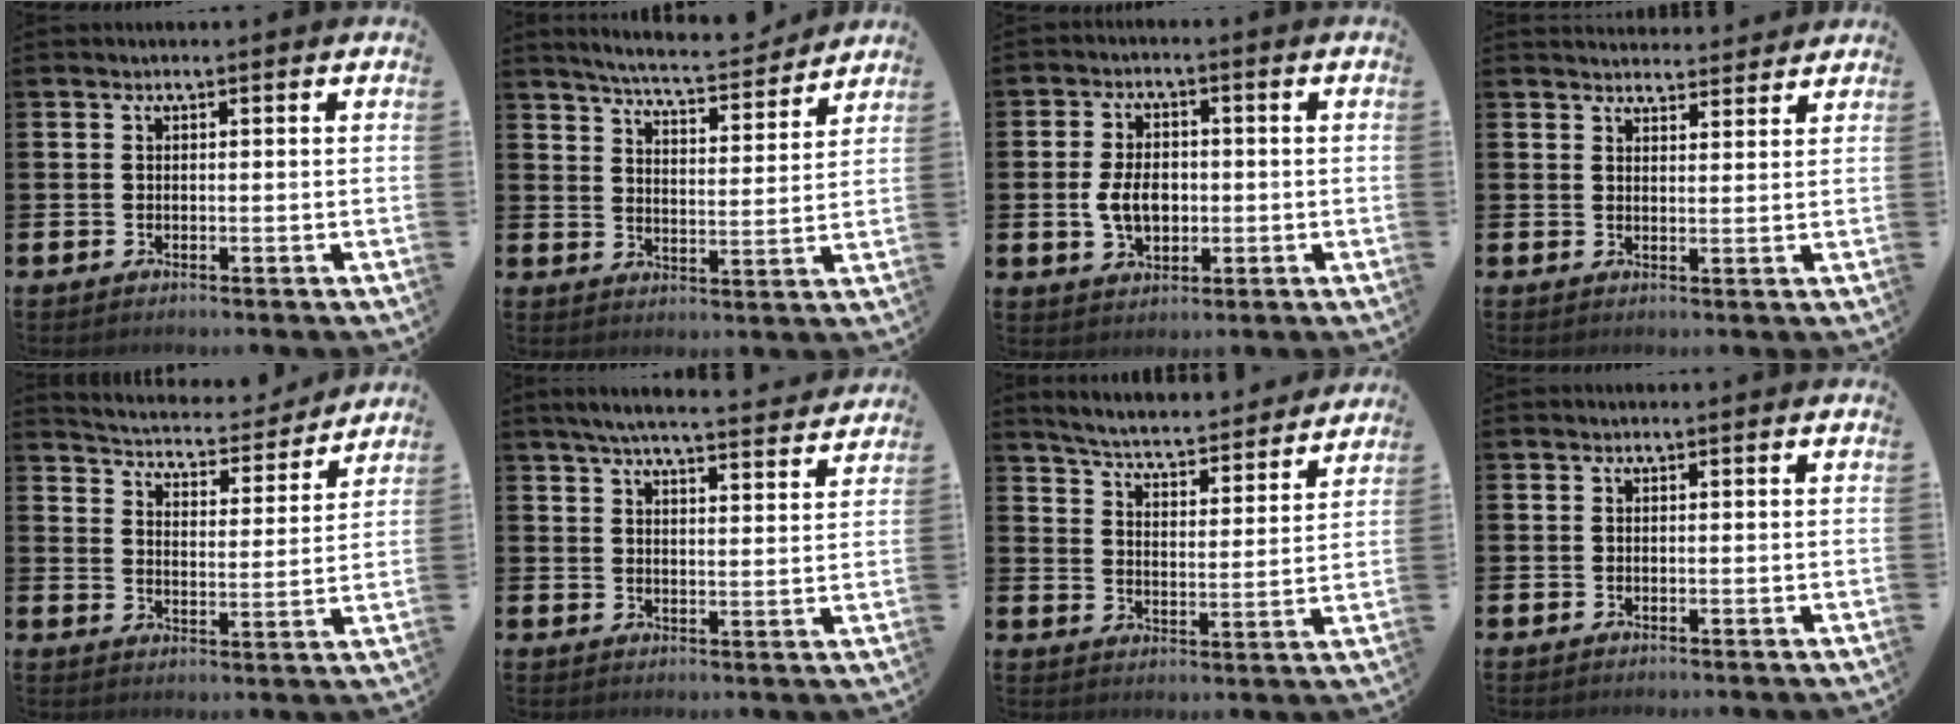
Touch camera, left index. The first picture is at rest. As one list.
[{"total": 5.9, "force": [5.8, 0.2, 1.3], "torque": [-0.043, -0.044, 0.097]}, {"total": 5.6, "force": [-0.4, 3.7, 4.1], "torque": [-0.066, 0.002, -0.014]}, {"total": 3.4, "force": [3.3, 0.7, -0.1], "torque": [0.005, -0.020, 0.058]}, {"total": 4.9, "force": [4.8, 0.8, 0.4], "torque": [-0.030, -0.044, 0.077]}, {"total": 5.8, "force": [5.6, 0.1, 1.6], "torque": [-0.045, -0.031, 0.098]}, {"total": 5.4, "force": [5.3, 0.4, 1.0], "torque": [-0.048, -0.045, 0.088]}, {"total": 0.0}]